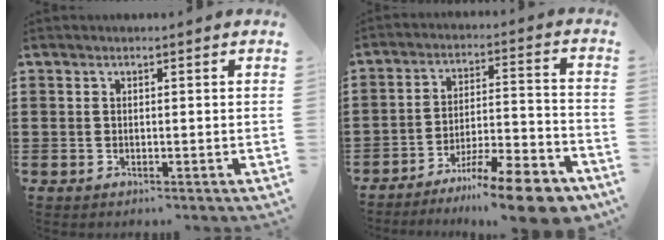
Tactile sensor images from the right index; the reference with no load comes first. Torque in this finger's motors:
{"motor_torque": [1.13, -1.00, 1.05, 0.21]}